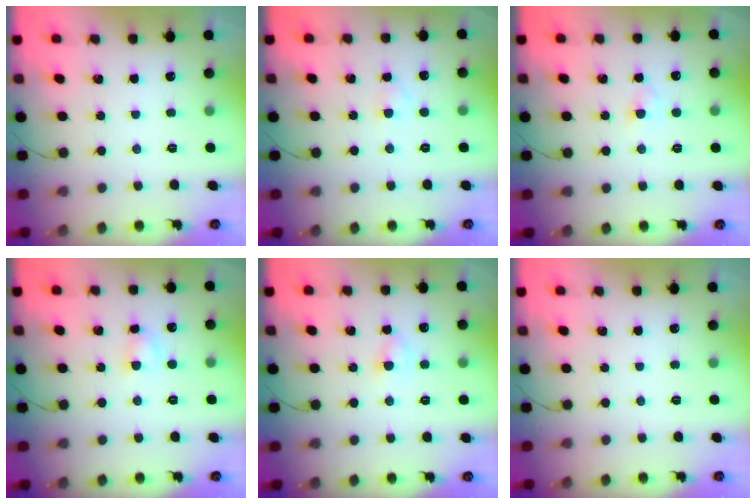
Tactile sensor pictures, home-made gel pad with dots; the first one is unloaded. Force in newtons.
{"total": 1.8, "press": 1.5, "slide": 0.9}
{"total": 2.7, "press": 2.5, "slide": 1.1}
{"total": 3.0, "press": 2.7, "slide": 1.2}
{"total": 4.1, "press": 3.9, "slide": 1.1}
{"total": 0.0}